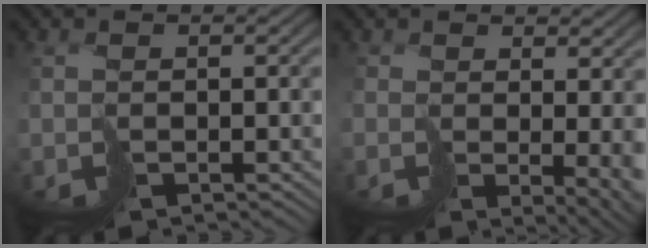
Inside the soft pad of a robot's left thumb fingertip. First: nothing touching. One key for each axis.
{"total": 4.8, "fx": -0.3, "fy": 1.3, "fz": 4.6, "tx": -0.067, "ty": -0.022, "tz": 0.009}